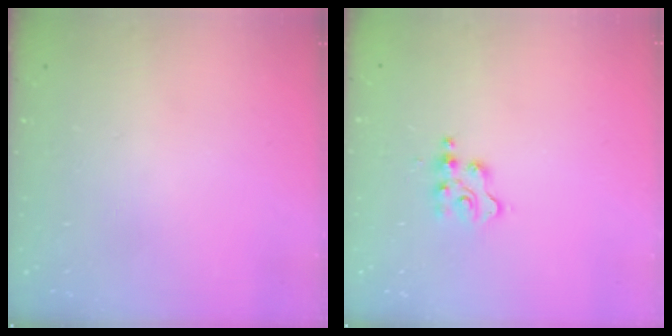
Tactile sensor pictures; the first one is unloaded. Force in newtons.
{"total": 3.7, "press": 3.7, "slide": 0.6}